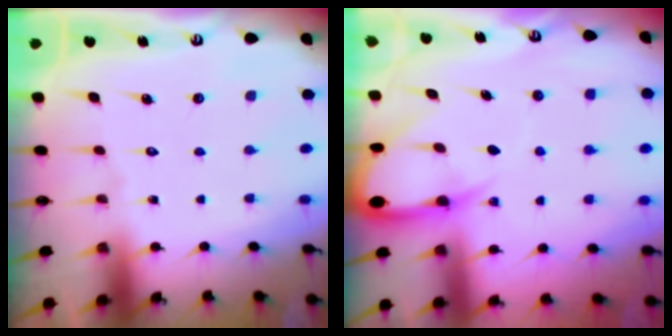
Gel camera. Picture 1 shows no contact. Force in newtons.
{"total": 7.8, "press": 7.7, "slide": 0.9}